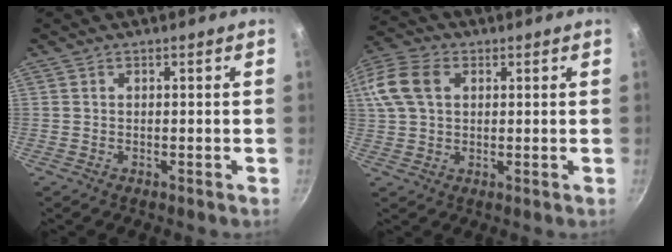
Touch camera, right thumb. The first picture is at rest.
{"total": 14.2, "force": [3.7, 10.3, 9.1], "torque": [-0.211, 0.030, 0.061]}